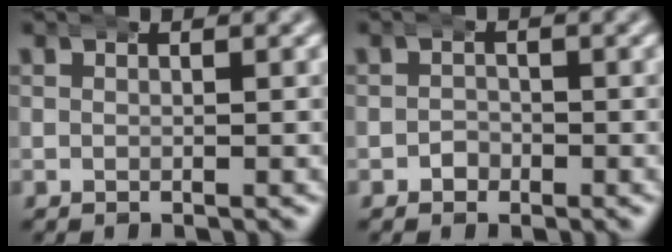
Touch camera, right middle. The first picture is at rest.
{"total": 0.9, "force": [-0.5, 0.8, -0.2], "torque": [0.005, 0.002, -0.017]}